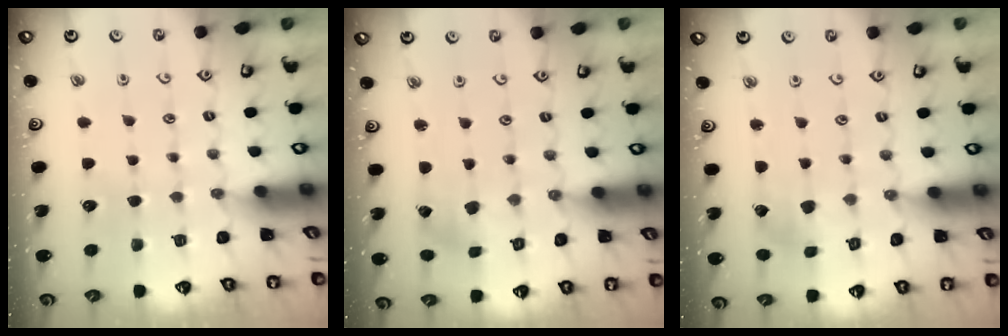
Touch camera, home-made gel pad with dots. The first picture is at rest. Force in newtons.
{"total": 0.5, "press": 0.5, "slide": 0.2}
{"total": 2.3, "press": 2.3, "slide": 0.3}